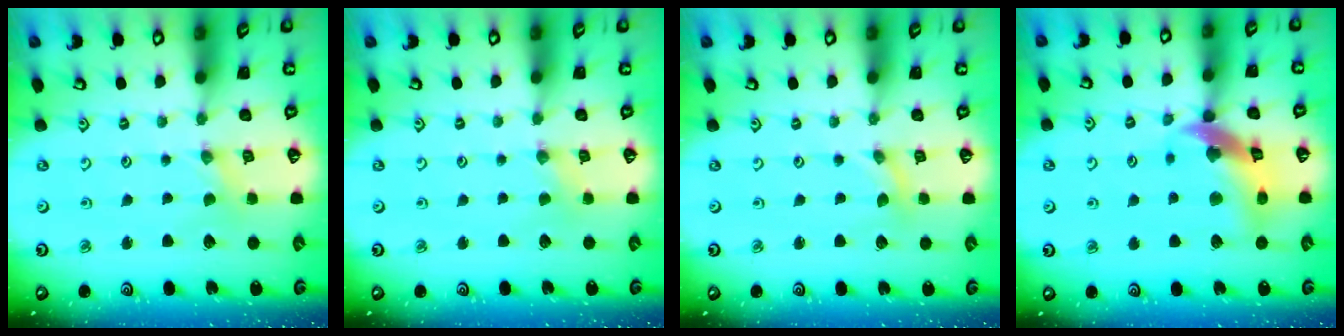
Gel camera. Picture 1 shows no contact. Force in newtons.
{"total": 1.5, "press": 1.5, "slide": 0.3}
{"total": 0.0}
{"total": 14.4, "press": 14.3, "slide": 2.0}